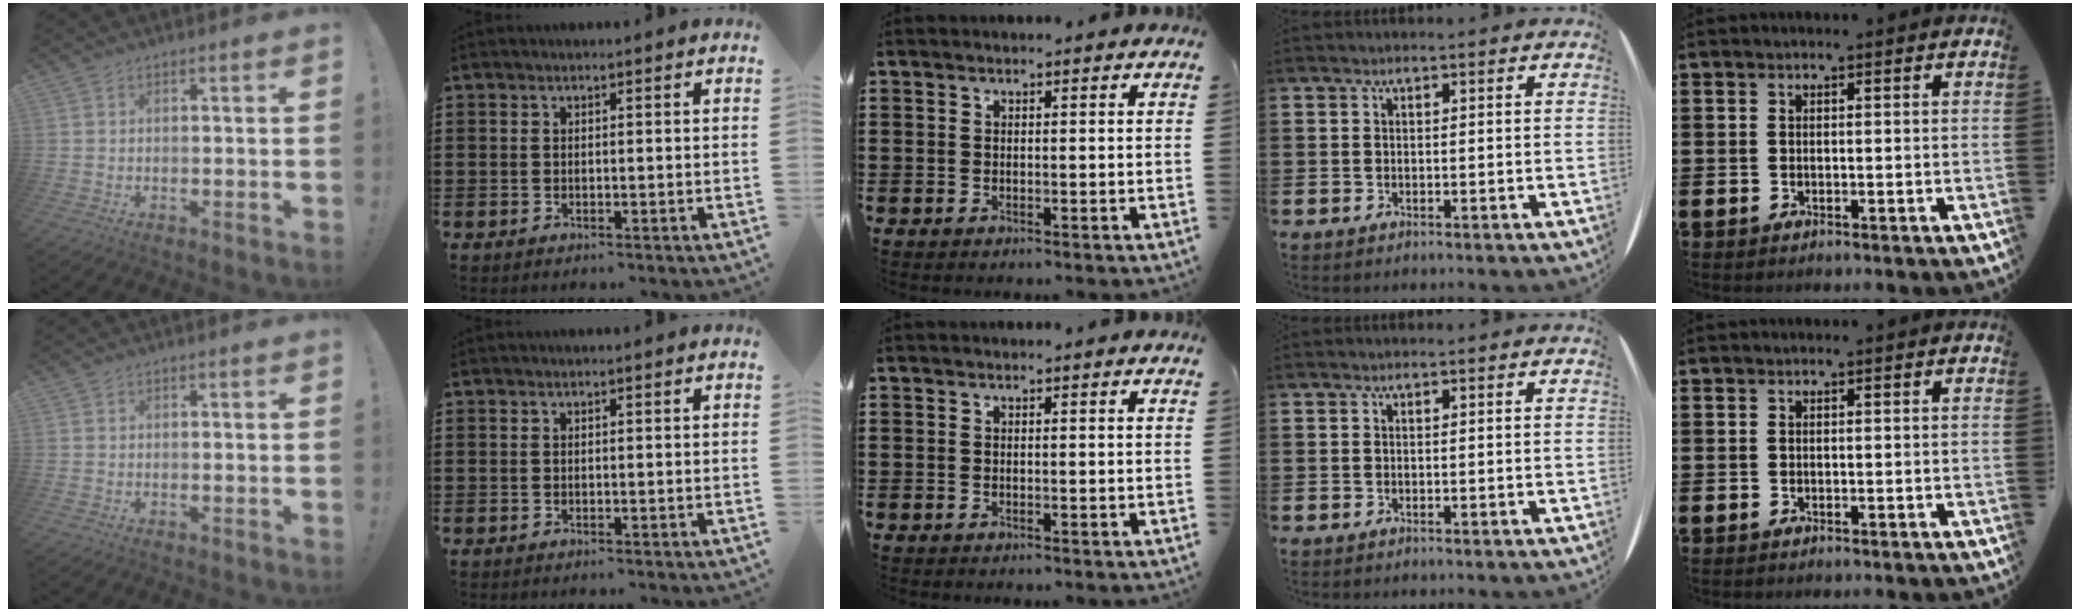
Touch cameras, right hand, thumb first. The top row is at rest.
{}